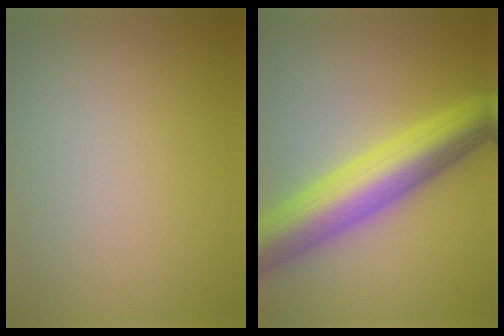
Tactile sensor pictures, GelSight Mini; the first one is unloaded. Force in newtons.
{"total": 9.2, "press": 9.2, "slide": 0.3}